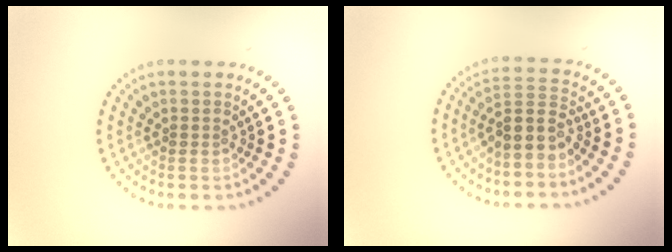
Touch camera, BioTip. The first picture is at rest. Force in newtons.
{"total": 3.4, "press": 2.9, "slide": 1.7}